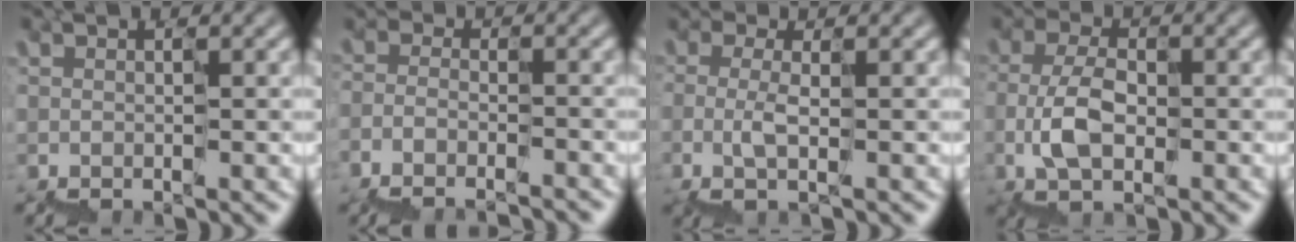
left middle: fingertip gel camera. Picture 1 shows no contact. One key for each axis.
{"total": 4.8, "fx": -4.6, "fy": 1.1, "fz": 0.8, "tx": -0.013, "ty": 0.007, "tz": -0.068}
{"total": 1.2, "fx": -0.4, "fy": 0.4, "fz": 1.0, "tx": -0.028, "ty": 0.007, "tz": -0.005}
{"total": 2.8, "fx": -1.0, "fy": 1.7, "fz": 2.0, "tx": -0.049, "ty": 0.017, "tz": -0.014}